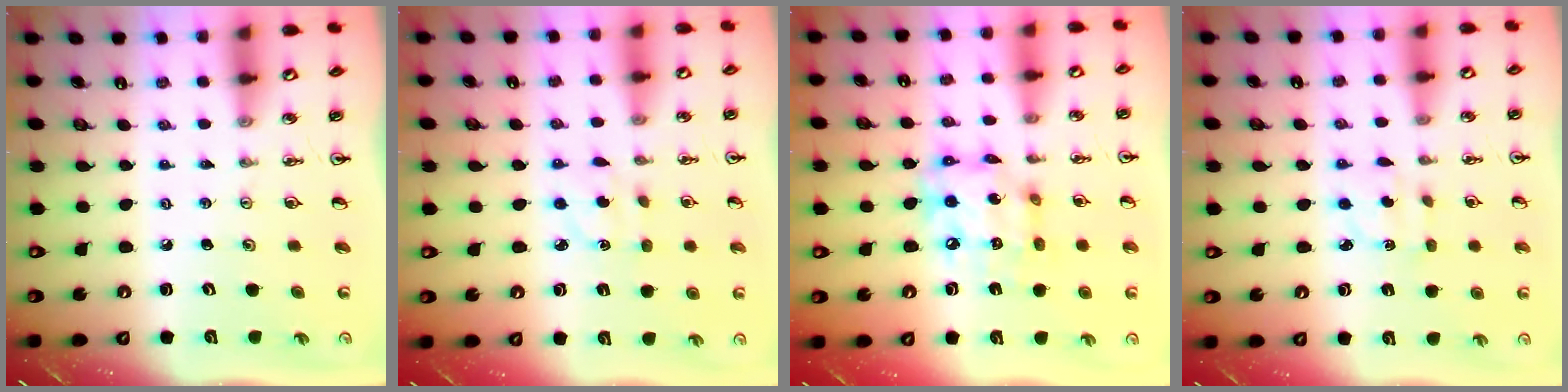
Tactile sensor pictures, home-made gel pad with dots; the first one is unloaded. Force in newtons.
{"total": 3.0, "press": 2.9, "slide": 0.8}
{"total": 13.7, "press": 13.6, "slide": 1.3}
{"total": 3.1, "press": 3.0, "slide": 0.6}